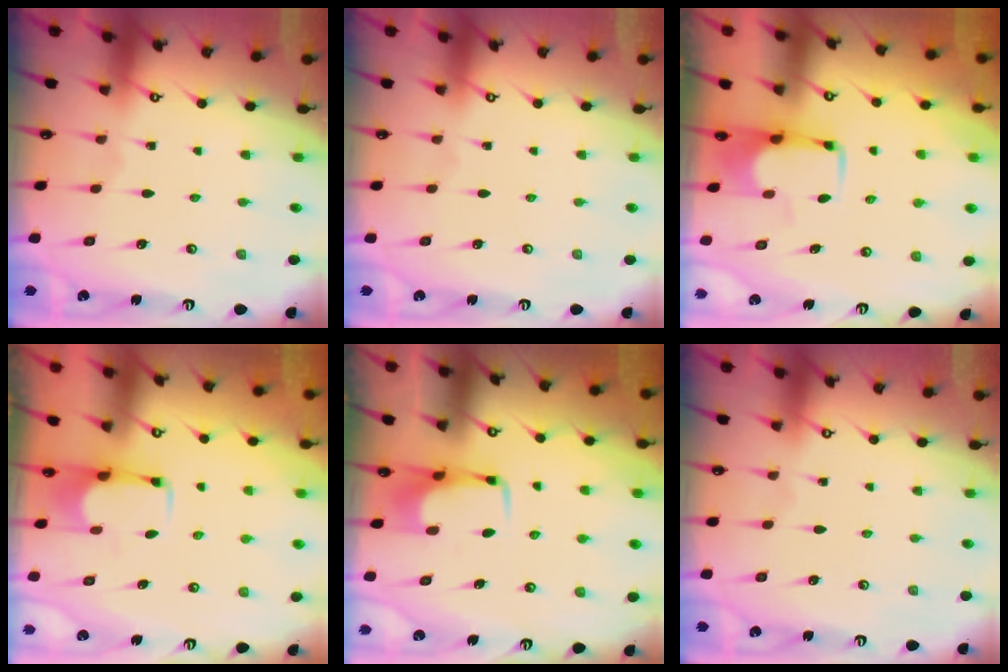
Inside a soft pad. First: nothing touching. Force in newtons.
{"total": 0.0}
{"total": 1.4, "press": 1.3, "slide": 0.5}
{"total": 2.3, "press": 2.2, "slide": 0.8}
{"total": 2.9, "press": 2.9, "slide": 0.4}
{"total": 0.0}